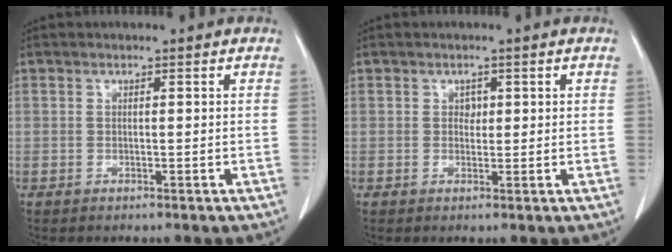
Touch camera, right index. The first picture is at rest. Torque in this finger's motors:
{"motor_torque": [0.01, 0.01, 0.00, 0.00]}